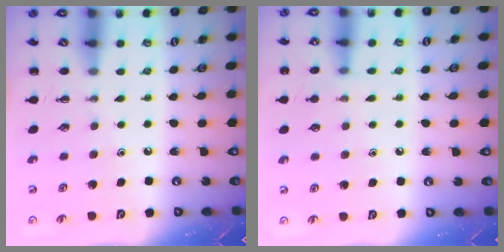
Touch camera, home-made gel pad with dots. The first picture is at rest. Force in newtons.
{"total": 4.5, "press": 4.1, "slide": 1.7}